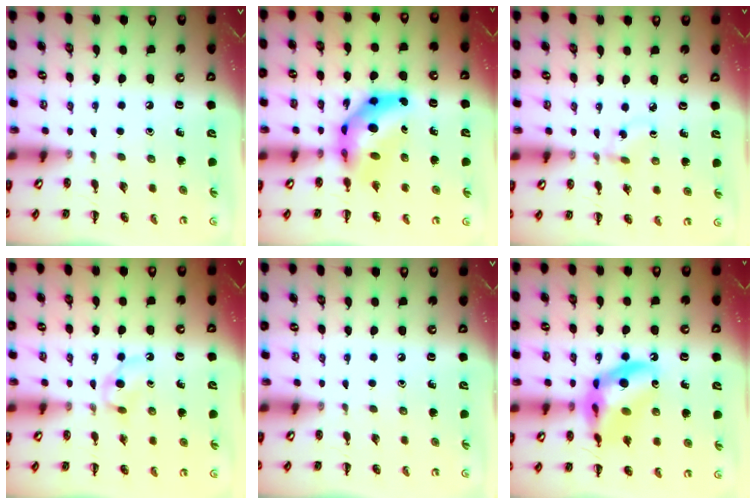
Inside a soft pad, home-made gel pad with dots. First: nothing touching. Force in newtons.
{"total": 8.9, "press": 8.4, "slide": 2.8}
{"total": 2.0, "press": 1.7, "slide": 1.0}
{"total": 3.7, "press": 3.4, "slide": 1.5}
{"total": 0.0}
{"total": 15.2, "press": 14.8, "slide": 3.4}